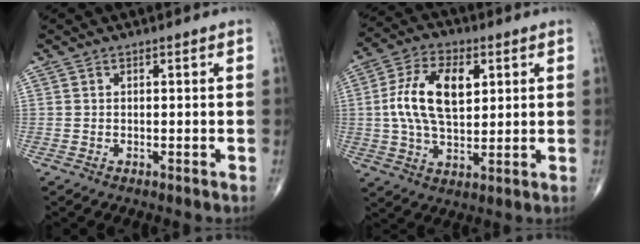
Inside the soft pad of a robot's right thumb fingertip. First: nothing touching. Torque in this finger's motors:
{"motor_torque": [0.19, 0.41, 1.35, 0.28, 0.42]}